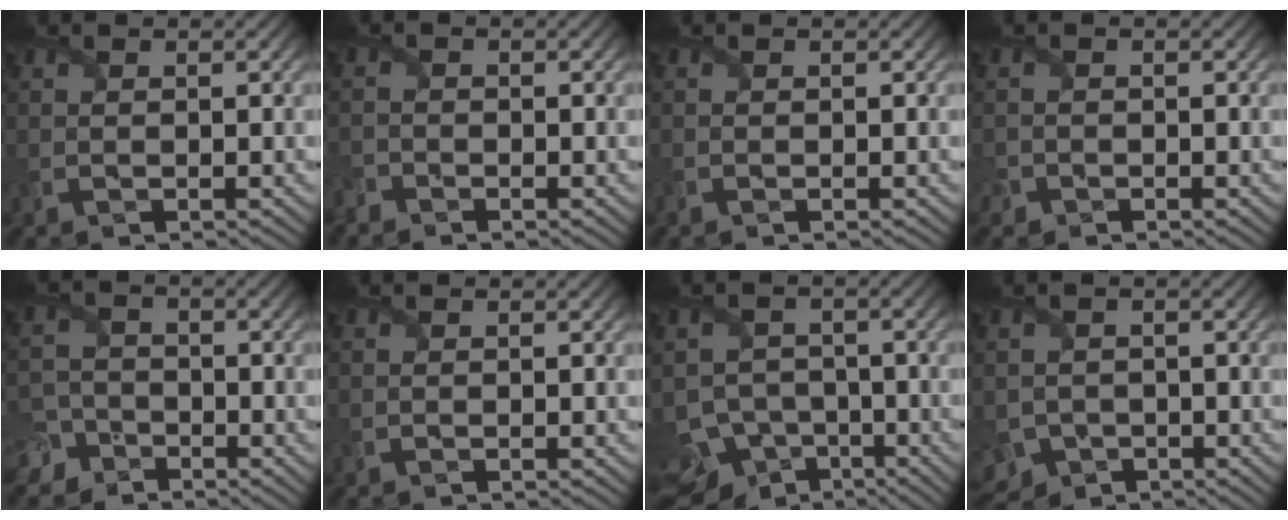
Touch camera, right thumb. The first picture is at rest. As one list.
[{"total": 1.3, "force": [-1.3, 0.4, 0.1], "torque": [-0.007, -0.003, -0.036]}, {"total": 0.0}, {"total": 1.2, "force": [-0.8, 0.9, 0.0], "torque": [0.002, -0.001, -0.018]}, {"total": 5.8, "force": [-4.1, 3.9, 1.2], "torque": [-0.015, -0.009, -0.088]}, {"total": 0.0}, {"total": 8.7, "force": [-5.8, 6.0, 2.3], "torque": [-0.056, -0.011, -0.084]}, {"total": 4.5, "force": [-2.3, 3.5, 1.7], "torque": [-0.047, -0.026, -0.037]}]